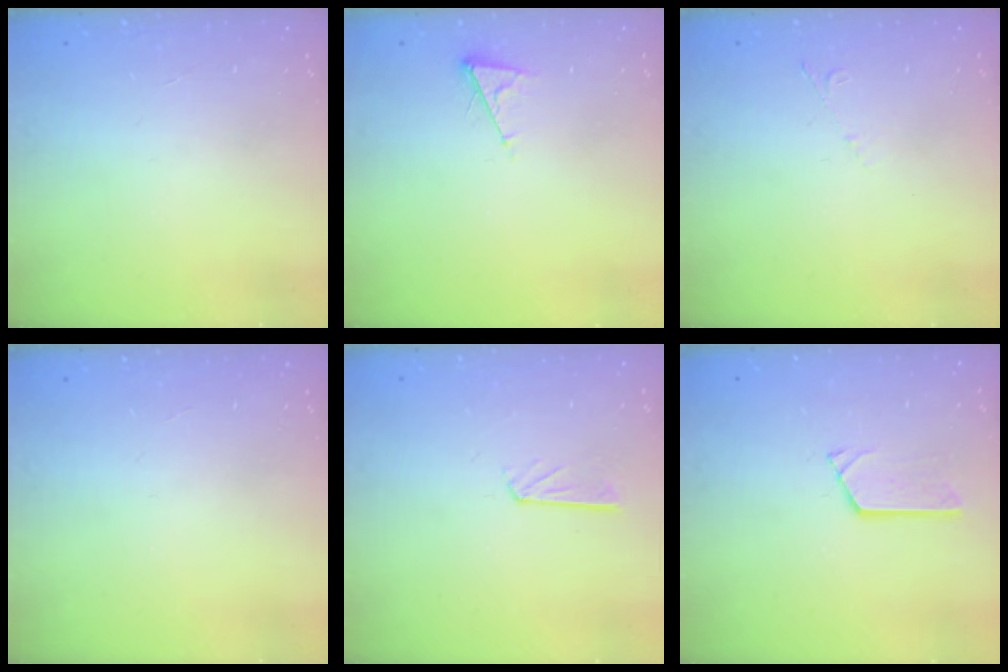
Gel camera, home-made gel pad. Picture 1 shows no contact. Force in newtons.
{"total": 4.3, "press": 4.2, "slide": 0.5}
{"total": 2.9, "press": 2.8, "slide": 0.4}
{"total": 0.0}
{"total": 3.9, "press": 3.9, "slide": 0.3}
{"total": 3.0, "press": 3.0, "slide": 0.2}